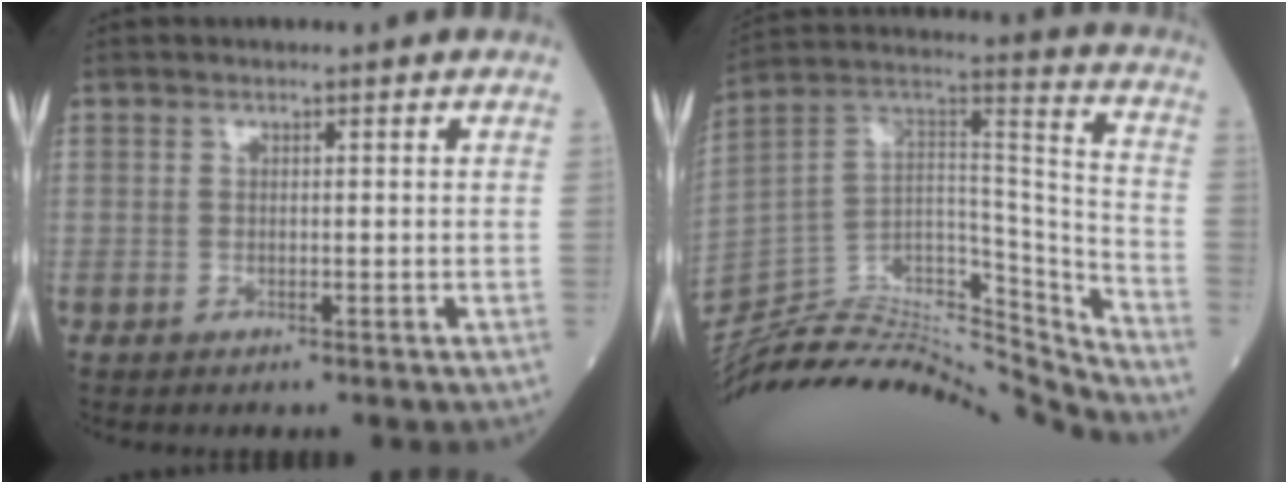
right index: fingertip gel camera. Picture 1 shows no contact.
{"total": 30.1, "force": [-28.5, 2.8, 9.1], "torque": [-0.161, 0.001, -0.452]}